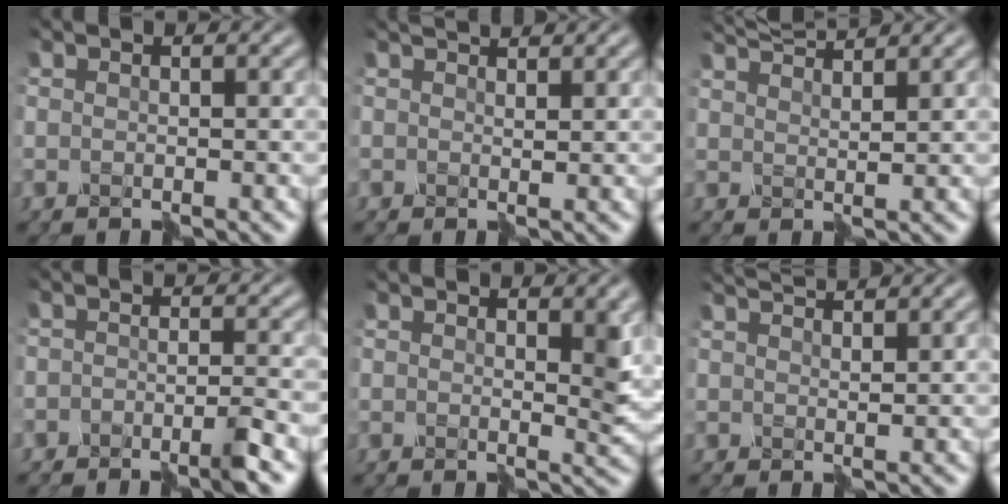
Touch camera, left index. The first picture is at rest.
{"total": 1.2, "force": [1.2, -0.2, 0.0], "torque": [-0.006, 0.009, 0.018]}
{"total": 3.7, "force": [3.6, -0.2, 0.4], "torque": [-0.018, 0.017, 0.065]}
{"total": 2.5, "force": [-2.4, 0.0, 0.7], "torque": [-0.021, 0.001, -0.046]}
{"total": 3.3, "force": [1.0, 1.3, 2.8], "torque": [-0.042, 0.003, 0.012]}
{"total": 2.0, "force": [1.9, -0.3, 0.2], "torque": [-0.008, 0.011, 0.031]}